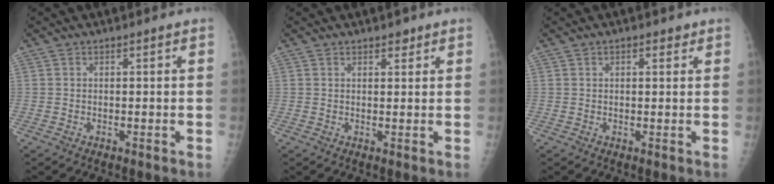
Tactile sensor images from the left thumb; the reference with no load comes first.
{"total": 1.7, "force": [1.2, 0.9, 0.7], "torque": [0.000, -0.007, 0.015]}
{"total": 1.8, "force": [1.0, 0.9, 1.2], "torque": [-0.010, -0.002, 0.011]}